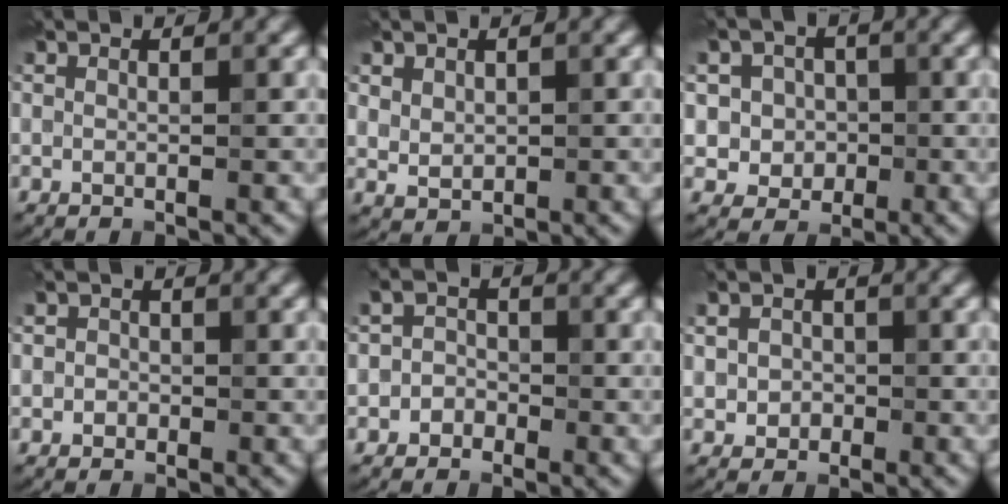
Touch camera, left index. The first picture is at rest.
{"total": 1.8, "force": [0.9, 1.3, 0.7], "torque": [-0.016, -0.004, 0.022]}
{"total": 4.3, "force": [0.0, 4.1, 1.3], "torque": [-0.002, 0.015, -0.012]}
{"total": 1.4, "force": [0.0, 1.3, 0.4], "torque": [0.005, -0.001, -0.014]}
{"total": 1.9, "force": [-0.8, 1.7, 0.5], "torque": [0.000, 0.006, -0.023]}
{"total": 2.7, "force": [0.0, 2.4, 1.2], "torque": [-0.009, 0.001, -0.005]}